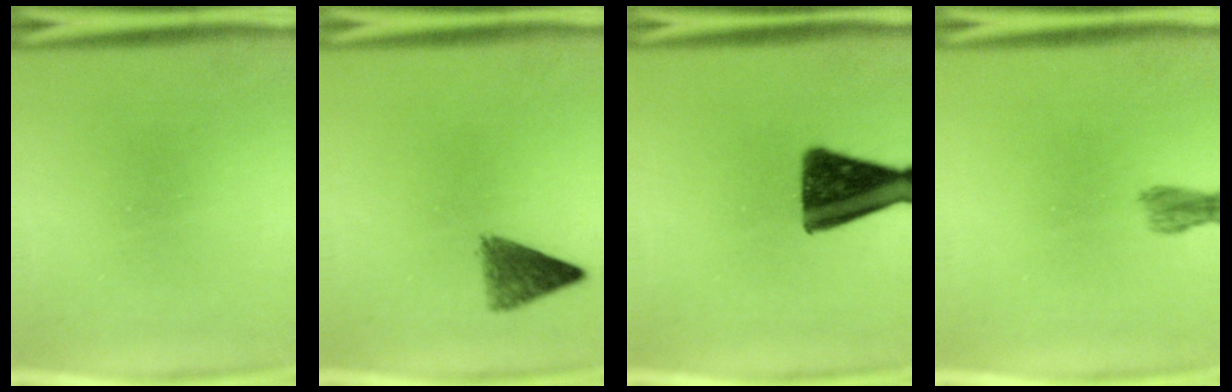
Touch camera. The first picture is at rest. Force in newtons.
{"total": 4.2}
{"total": 13.4}
{"total": 1.6}